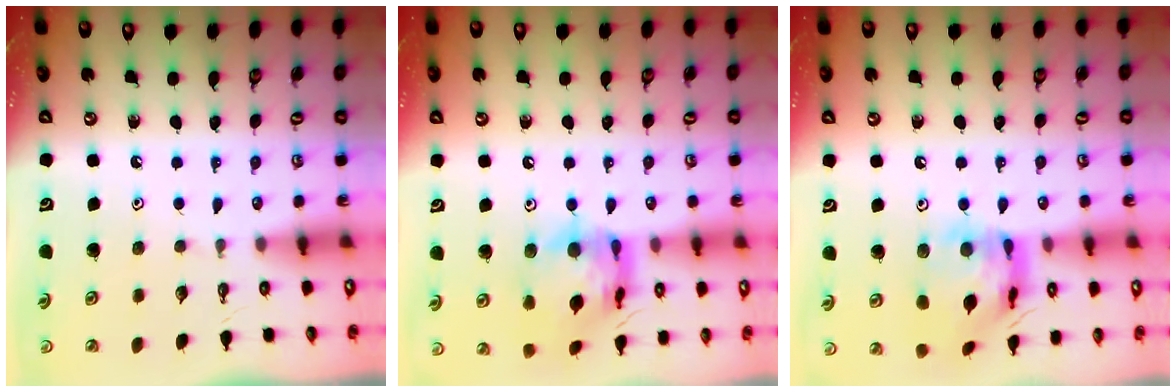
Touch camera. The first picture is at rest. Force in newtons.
{"total": 15.7, "press": 15.6, "slide": 1.6}
{"total": 14.9, "press": 14.8, "slide": 1.5}